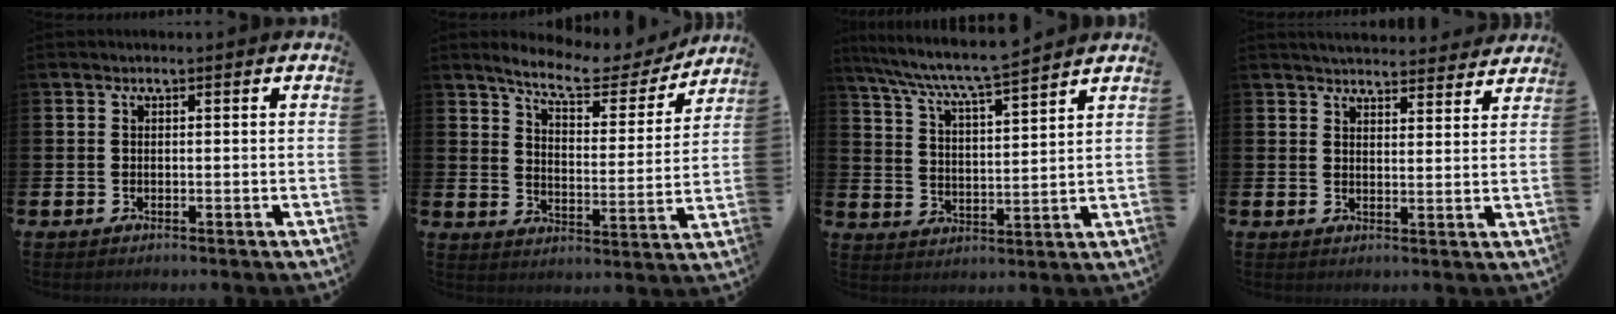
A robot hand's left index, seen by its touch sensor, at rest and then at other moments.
{"total": 8.0, "force": [7.2, 1.9, 2.9], "torque": [-0.079, -0.044, 0.121]}
{"total": 7.3, "force": [6.9, 0.1, 2.4], "torque": [-0.080, -0.044, 0.120]}
{"total": 4.3, "force": [4.3, 0.5, 0.3], "torque": [-0.008, -0.028, 0.076]}